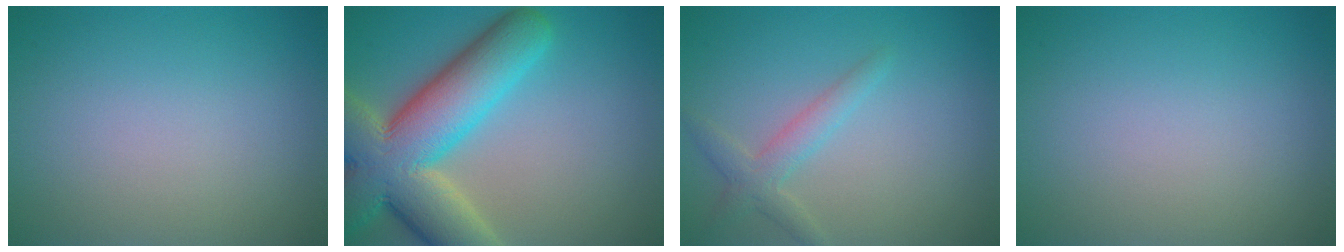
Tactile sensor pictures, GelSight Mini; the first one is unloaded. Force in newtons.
{"total": 12.5, "press": 12.4, "slide": 1.0}
{"total": 2.3, "press": 2.3, "slide": 0.1}
{"total": 0.0}